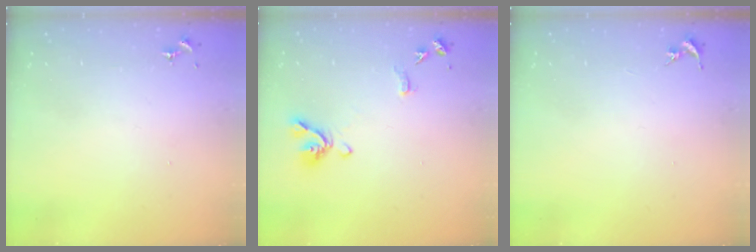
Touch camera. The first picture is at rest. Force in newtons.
{"total": 11.0, "press": 10.9, "slide": 1.2}
{"total": 0.0}